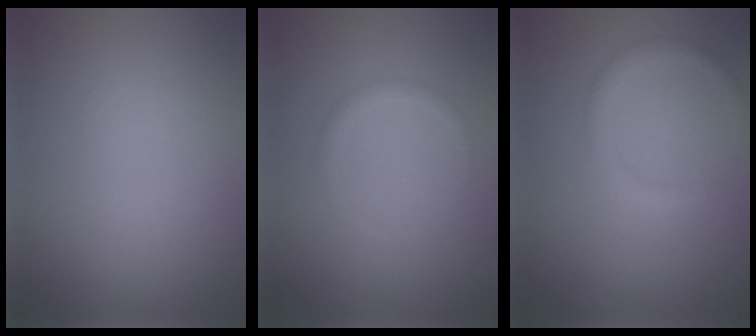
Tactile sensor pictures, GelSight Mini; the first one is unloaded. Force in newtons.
{"total": 0.9, "press": 0.9, "slide": 0.1}
{"total": 1.4, "press": 1.4, "slide": 0.0}